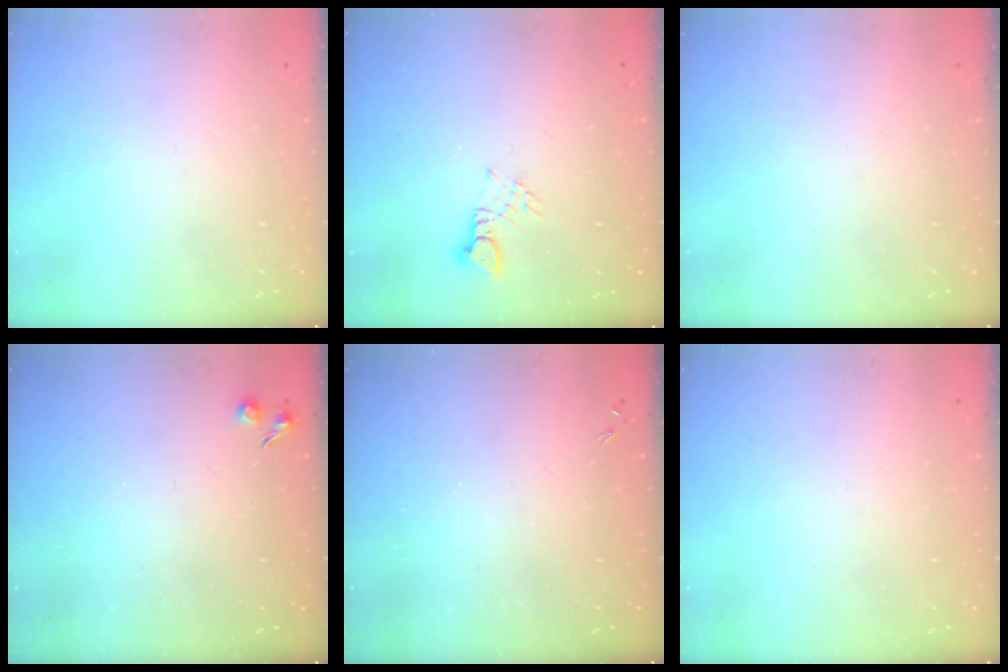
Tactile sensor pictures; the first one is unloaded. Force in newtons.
{"total": 2.9, "press": 2.9, "slide": 0.1}
{"total": 0.0}
{"total": 3.5, "press": 3.5, "slide": 0.6}
{"total": 0.0}
{"total": 0.0}